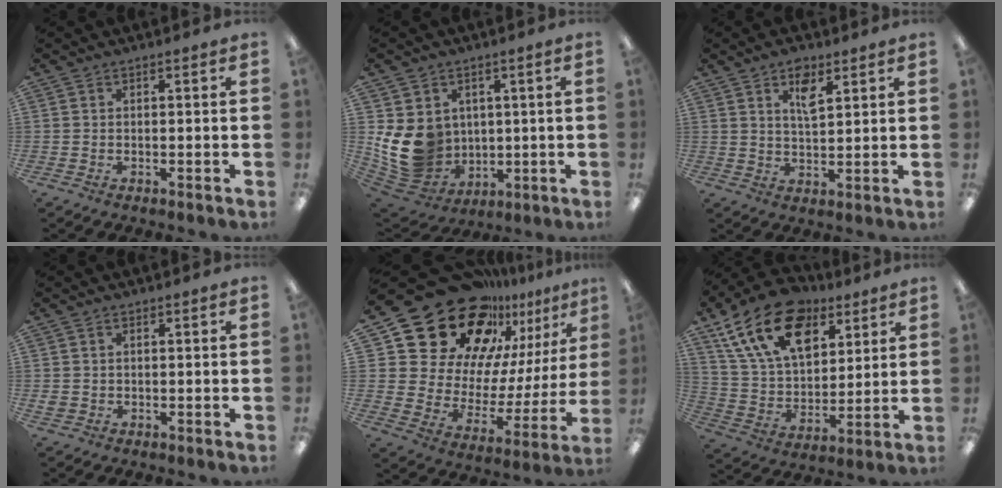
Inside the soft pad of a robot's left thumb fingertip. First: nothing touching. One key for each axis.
{"total": 12.6, "fx": 1.3, "fy": 11.1, "fz": 5.8, "tx": -0.139, "ty": -0.021, "tz": 0.035}
{"total": 5.8, "fx": 3.5, "fy": 2.5, "fz": 3.8, "tx": -0.053, "ty": -0.013, "tz": 0.056}
{"total": 1.4, "fx": 0.3, "fy": 1.3, "fz": 0.6, "tx": -0.012, "ty": 0.004, "tz": 0.003}
{"total": 26.4, "fx": 20.5, "fy": 13.2, "fz": 10.2, "tx": -0.177, "ty": -0.149, "tz": 0.385}
{"total": 20.4, "fx": 11.3, "fy": 12.2, "fz": 11.8, "tx": -0.206, "ty": -0.043, "tz": 0.206}